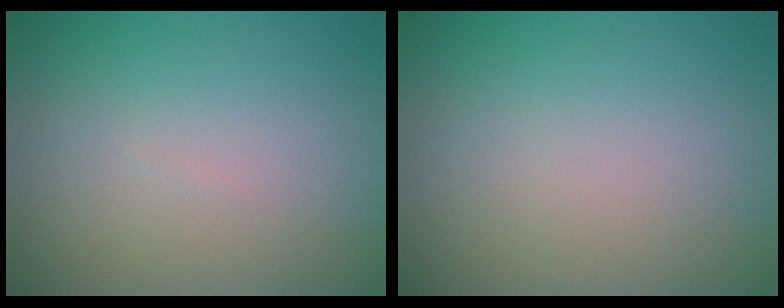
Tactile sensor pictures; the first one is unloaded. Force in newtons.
{"total": 0.0}